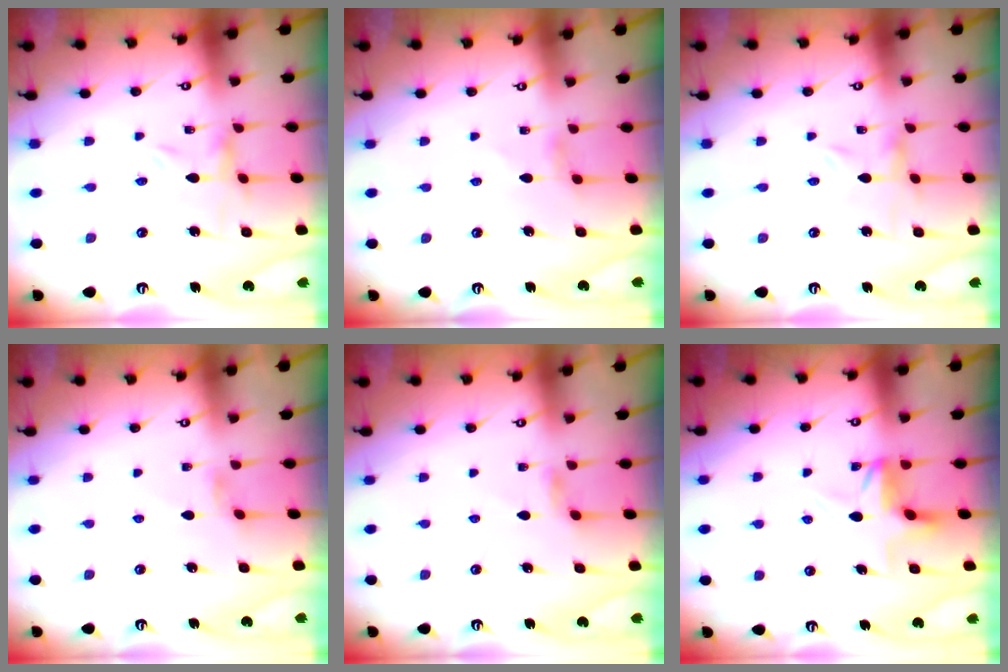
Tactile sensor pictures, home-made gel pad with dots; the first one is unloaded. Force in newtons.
{"total": 2.1, "press": 2.1, "slide": 0.4}
{"total": 0.0}
{"total": 1.4, "press": 1.3, "slide": 0.3}
{"total": 2.9, "press": 2.9, "slide": 0.5}
{"total": 3.9, "press": 3.9, "slide": 0.4}